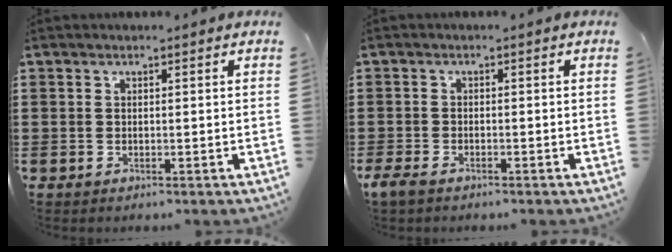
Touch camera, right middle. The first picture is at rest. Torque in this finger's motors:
{"motor_torque": [1.70, -0.11, 0.25, 0.08]}